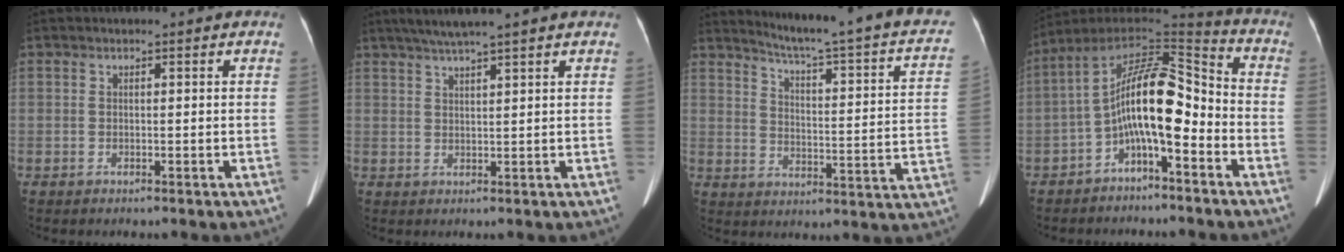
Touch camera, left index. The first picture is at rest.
{"total": 6.7, "force": [5.4, -0.7, 4.0], "torque": [-0.070, 0.025, 0.088]}
{"total": 22.5, "force": [19.0, 0.6, 12.1], "torque": [-0.167, -0.058, 0.229]}
{"total": 12.7, "force": [-4.0, 3.3, 11.7], "torque": [-0.202, 0.044, -0.066]}